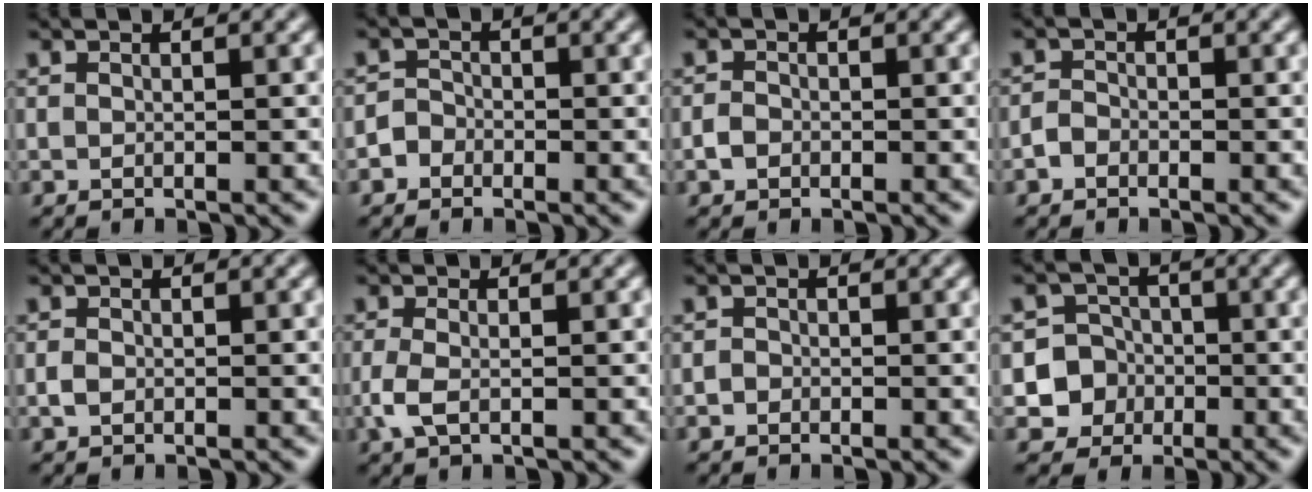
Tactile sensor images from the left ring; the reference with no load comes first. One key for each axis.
{"total": 1.4, "fx": -0.8, "fy": 1.1, "fz": 0.2, "tx": 0.009, "ty": 0.004, "tz": -0.019}
{"total": 1.1, "fx": -0.5, "fy": 0.8, "fz": 0.5, "tx": -0.007, "ty": 0.000, "tz": -0.013}
{"total": 1.0, "fx": -0.7, "fy": 0.7, "fz": 0.3, "tx": -0.003, "ty": 0.002, "tz": -0.016}
{"total": 0.9, "fx": -0.3, "fy": 0.7, "fz": 0.5, "tx": -0.010, "ty": -0.001, "tz": -0.007}
{"total": 2.2, "fx": -0.5, "fy": 1.0, "fz": 1.9, "tx": -0.049, "ty": -0.004, "tz": -0.014}
{"total": 0.6, "fx": -0.3, "fy": 0.5, "fz": 0.1, "tx": 0.000, "ty": -0.002, "tz": -0.008}
{"total": 7.2, "fx": -2.2, "fy": 6.8, "fz": 0.7, "tx": 0.003, "ty": 0.007, "tz": -0.061}